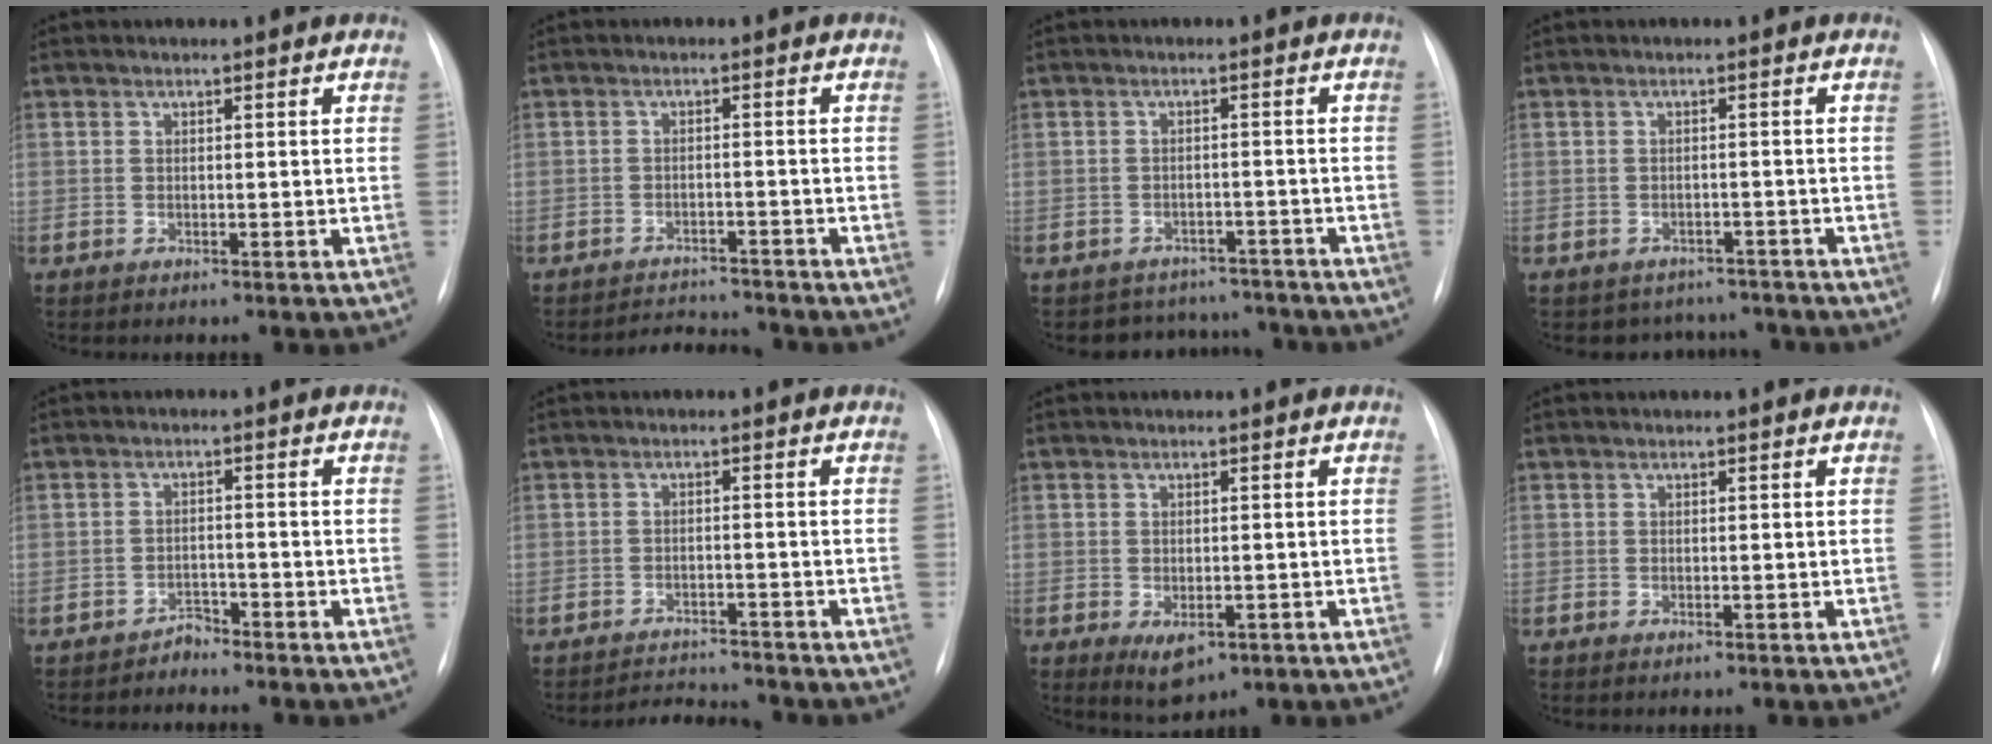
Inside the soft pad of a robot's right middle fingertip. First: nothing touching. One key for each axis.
{"total": 4.5, "fx": -4.5, "fy": 0.4, "fz": -0.2, "tx": 0.000, "ty": 0.004, "tz": -0.069}
{"total": 7.4, "fx": -6.5, "fy": 3.5, "fz": -0.3, "tx": 0.016, "ty": 0.026, "tz": -0.076}
{"total": 5.8, "fx": -5.0, "fy": 2.9, "fz": -0.2, "tx": 0.014, "ty": 0.021, "tz": -0.057}
{"total": 1.9, "fx": -1.8, "fy": 0.6, "fz": -0.2, "tx": 0.006, "ty": -0.001, "tz": -0.030}
{"total": 4.3, "fx": -4.2, "fy": 0.1, "fz": -0.2, "tx": 0.000, "ty": -0.001, "tz": -0.066}
{"total": 3.9, "fx": -1.5, "fy": 2.1, "fz": 2.8, "tx": -0.045, "ty": -0.006, "tz": -0.011}
{"total": 0.0}